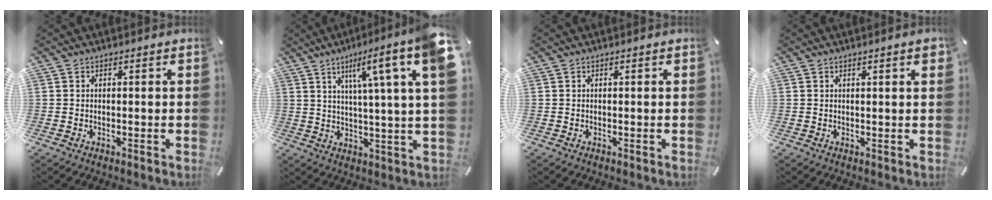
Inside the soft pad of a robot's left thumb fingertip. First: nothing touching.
{"total": 16.0, "force": [7.2, 2.5, 14.1], "torque": [-0.205, -0.041, 0.096]}
{"total": 0.0}
{"total": 1.8, "force": [0.7, 0.2, 1.6], "torque": [-0.032, 0.001, 0.011]}